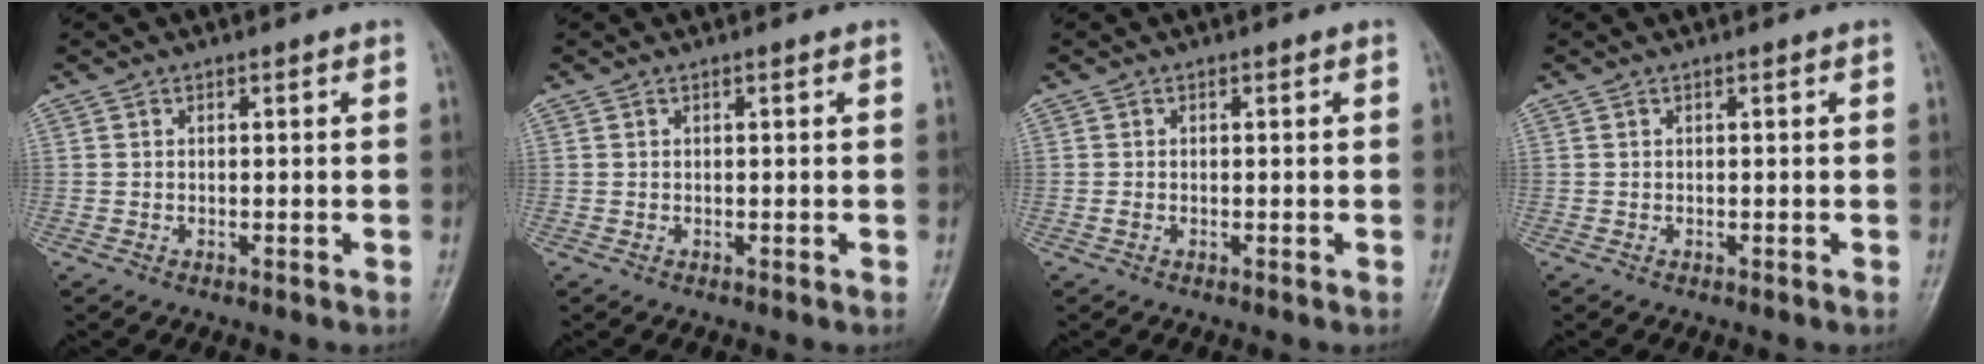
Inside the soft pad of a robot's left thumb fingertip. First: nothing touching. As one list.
[{"total": 0.0}, {"total": 0.7, "force": [-0.1, 0.5, 0.5], "torque": [-0.010, 0.000, -0.003]}, {"total": 0.0}]